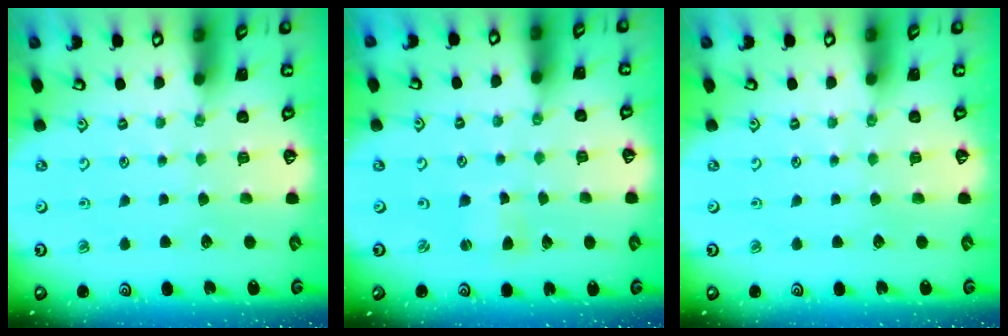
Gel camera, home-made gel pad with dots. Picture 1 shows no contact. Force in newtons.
{"total": 2.6, "press": 2.5, "slide": 0.4}
{"total": 0.0}